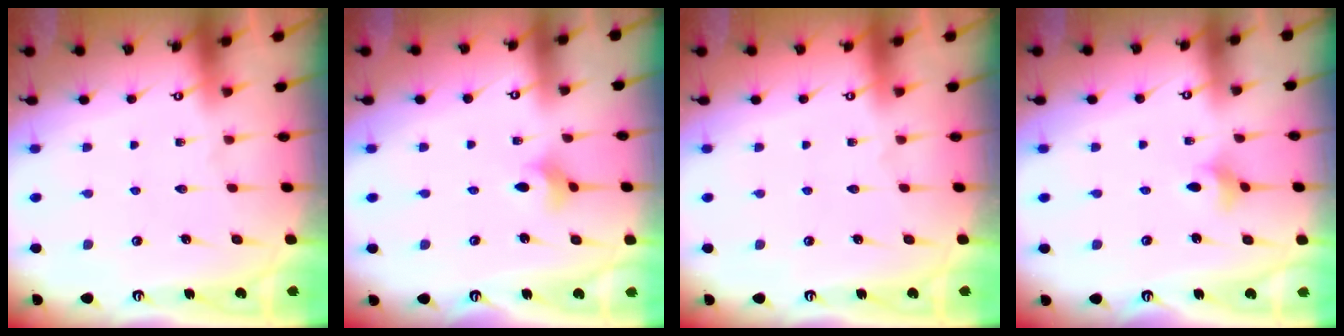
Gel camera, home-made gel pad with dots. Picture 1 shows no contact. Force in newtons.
{"total": 3.5, "press": 3.4, "slide": 0.7}
{"total": 0.0}
{"total": 3.0, "press": 2.9, "slide": 0.6}